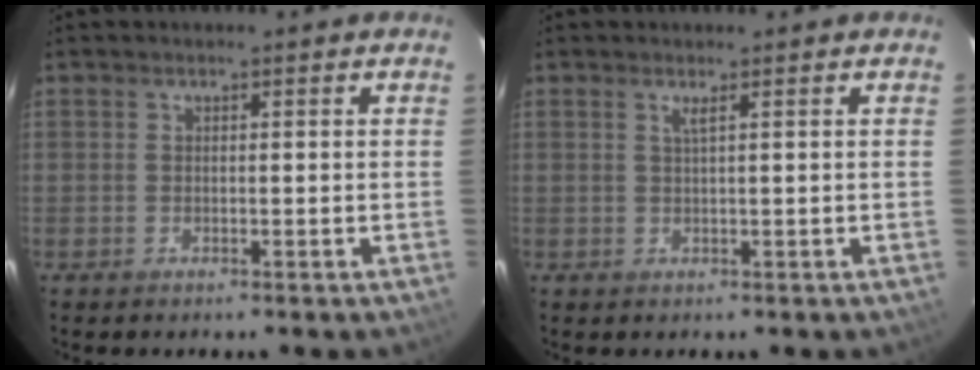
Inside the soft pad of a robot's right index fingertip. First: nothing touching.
{"total": 1.1, "force": [0.5, -0.3, 0.9], "torque": [-0.017, -0.001, 0.009]}